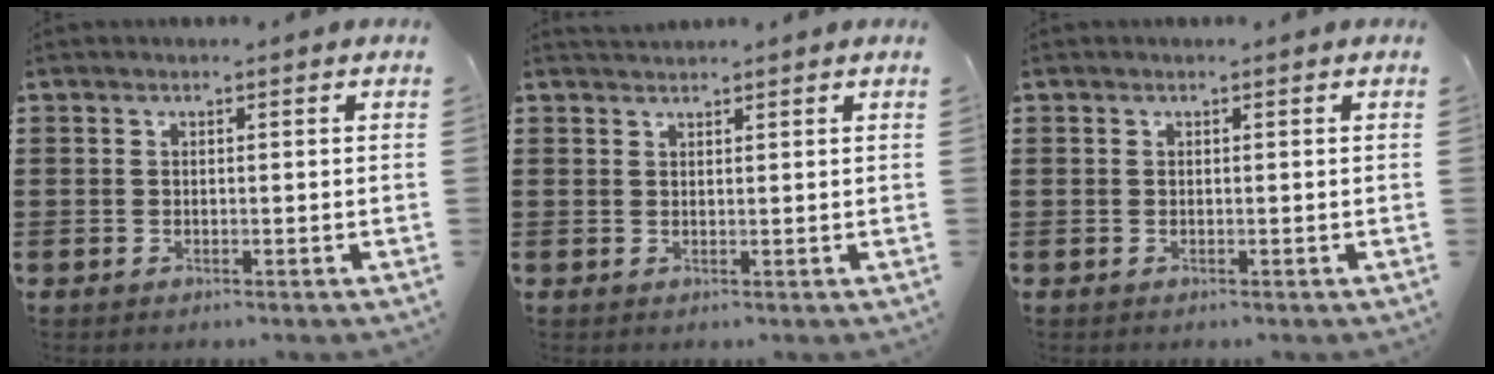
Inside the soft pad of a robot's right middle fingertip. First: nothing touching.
{"total": 1.2, "force": [1.2, 0.2, 0.1], "torque": [-0.004, 0.001, 0.022]}
{"total": 0.0}